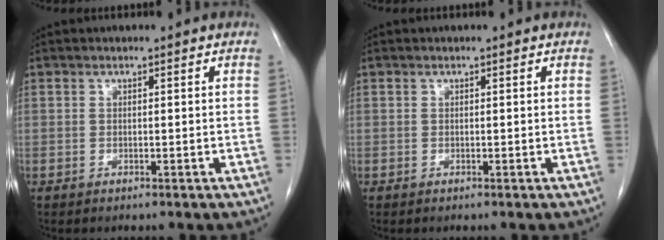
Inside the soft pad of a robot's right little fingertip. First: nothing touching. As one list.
[{"total": 0.0}]